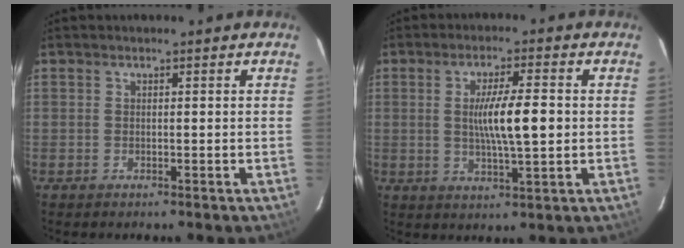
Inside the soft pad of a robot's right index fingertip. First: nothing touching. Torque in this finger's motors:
{"motor_torque": [1.39, -0.09, 0.80, 0.15]}